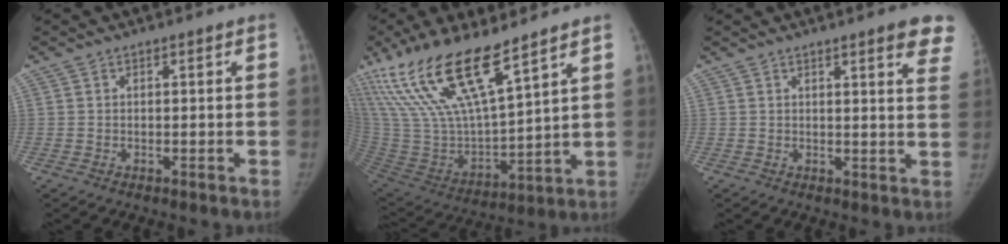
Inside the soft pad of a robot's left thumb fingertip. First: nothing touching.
{"total": 23.5, "force": [15.5, 6.5, 16.4], "torque": [-0.321, -0.058, 0.303]}
{"total": 9.3, "force": [6.4, 1.5, 6.5], "torque": [-0.050, -0.023, 0.065]}